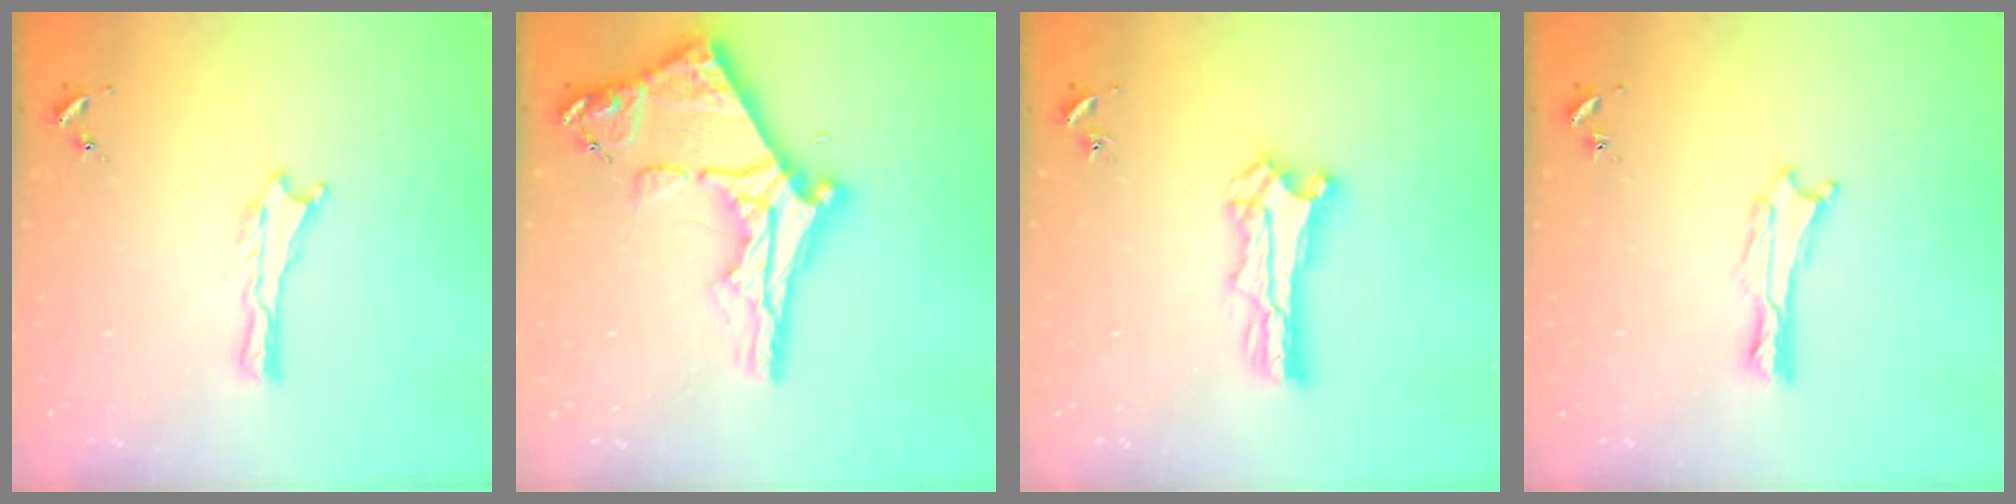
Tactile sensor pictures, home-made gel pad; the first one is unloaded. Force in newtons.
{"total": 11.4, "press": 11.3, "slide": 1.2}
{"total": 2.7, "press": 2.7, "slide": 0.3}
{"total": 0.6, "press": 0.6, "slide": 0.2}